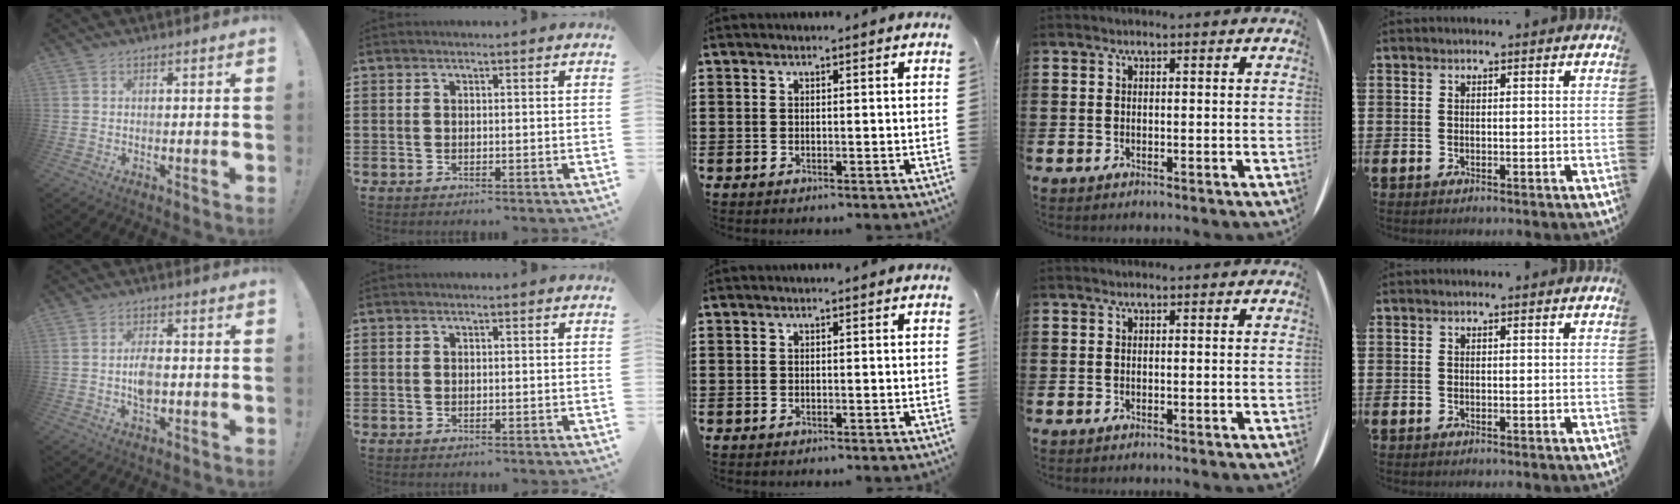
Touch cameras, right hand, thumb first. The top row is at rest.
{"thumb": {"total": 5.2, "force": [-0.7, 2.5, 4.5], "torque": [-0.070, 0.001, -0.014]}}